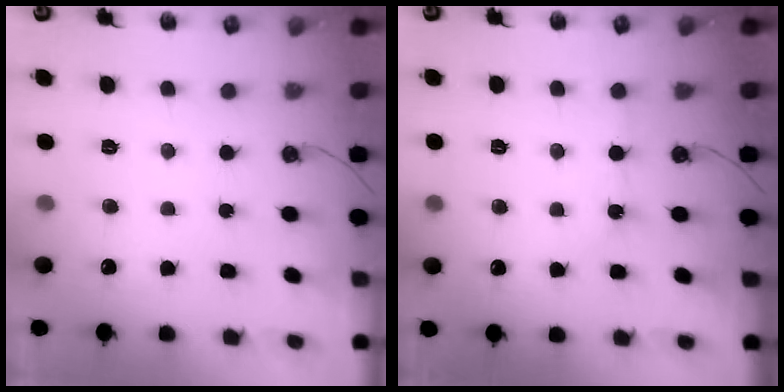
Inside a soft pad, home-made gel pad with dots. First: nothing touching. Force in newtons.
{"total": 3.3, "press": 3.3, "slide": 0.5}